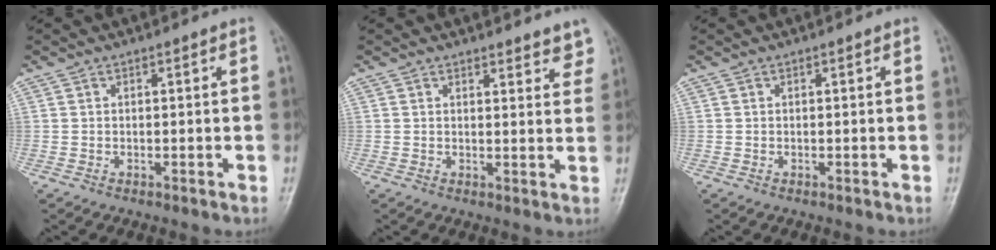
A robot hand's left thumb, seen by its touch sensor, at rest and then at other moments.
{"total": 5.5, "force": [4.9, 1.8, 1.7], "torque": [0.010, -0.026, 0.050]}
{"total": 0.0}